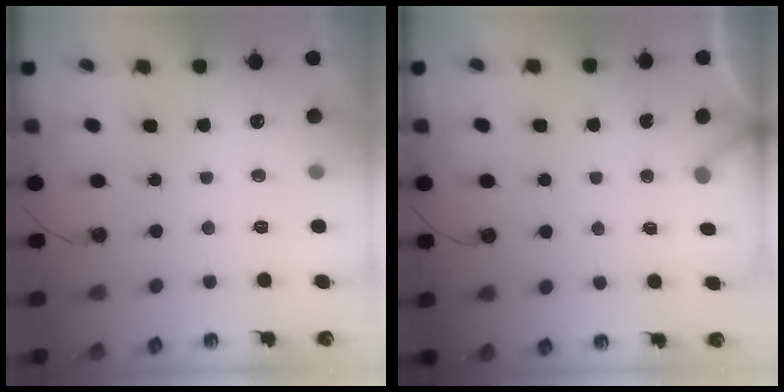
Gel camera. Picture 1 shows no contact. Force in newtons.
{"total": 3.0, "press": 3.0, "slide": 0.3}